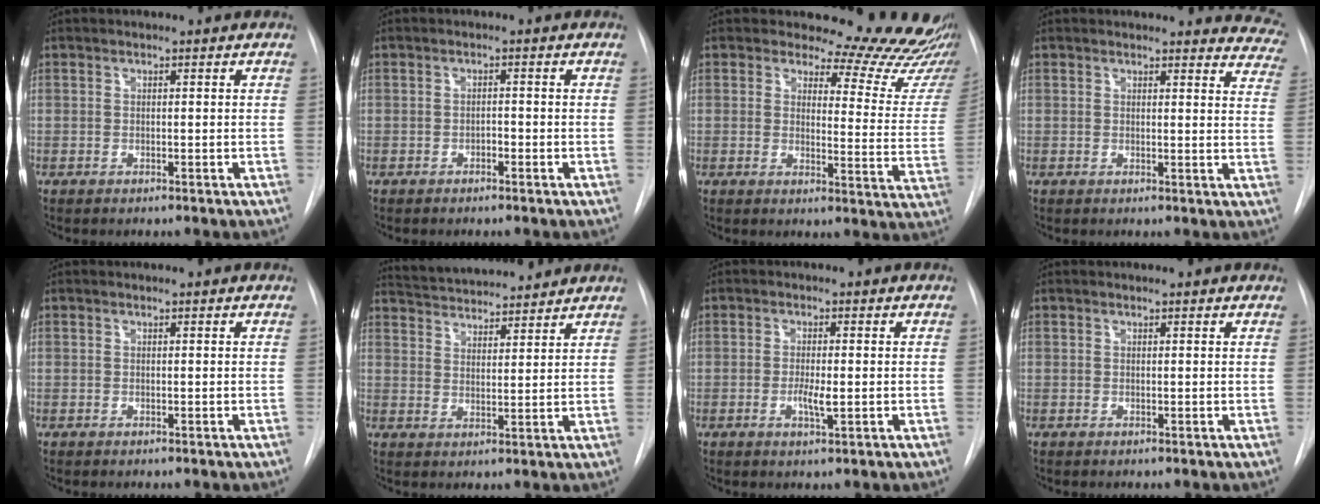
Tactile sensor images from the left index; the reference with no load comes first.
{"total": 0.8, "force": [-0.5, 0.4, 0.5], "torque": [-0.007, 0.003, -0.011]}
{"total": 17.6, "force": [16.7, 4.1, 3.8], "torque": [-0.013, -0.112, 0.157]}
{"total": 12.6, "force": [12.1, 3.1, 1.5], "torque": [0.032, -0.066, 0.088]}
{"total": 0.6, "force": [0.6, 0.1, 0.0], "torque": [-0.004, 0.003, 0.004]}
{"total": 13.7, "force": [12.9, 2.2, 4.1], "torque": [-0.068, 0.026, 0.195]}
{"total": 2.7, "force": [-0.4, 0.5, 2.6], "torque": [-0.050, -0.003, -0.007]}
{"total": 2.5, "force": [2.3, 0.7, 0.6], "torque": [-0.011, 0.011, 0.017]}